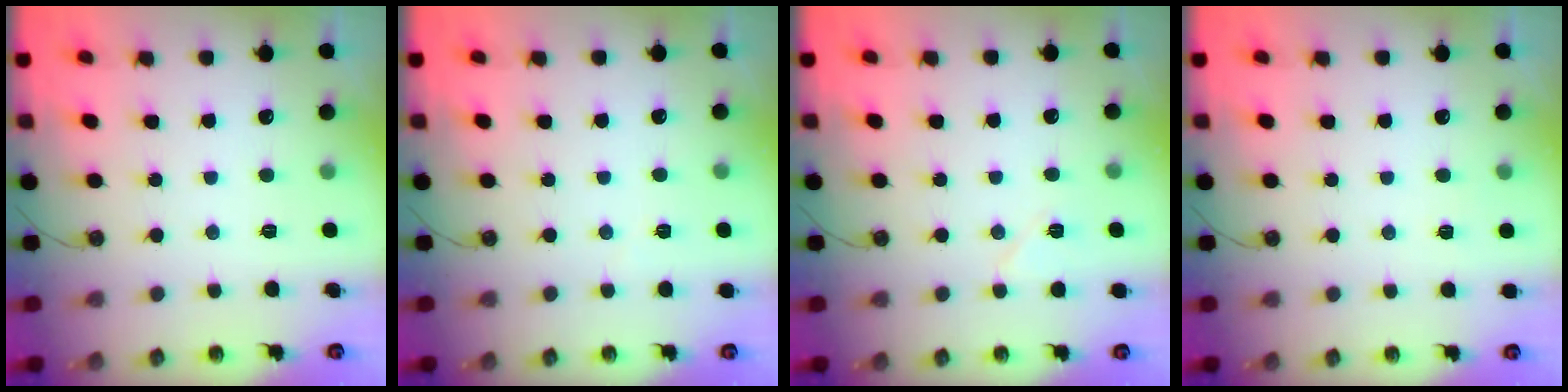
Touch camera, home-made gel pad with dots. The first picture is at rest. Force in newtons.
{"total": 1.6, "press": 1.4, "slide": 0.6}
{"total": 5.4, "press": 5.0, "slide": 2.0}
{"total": 2.6, "press": 1.9, "slide": 1.8}